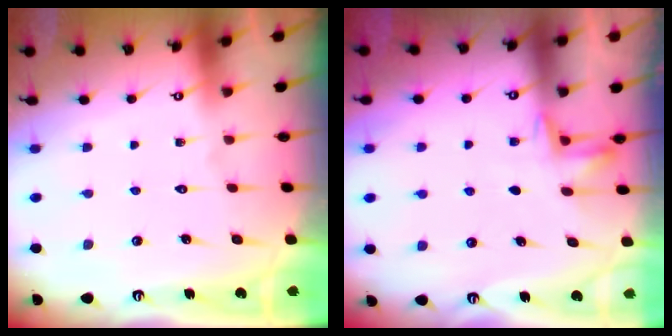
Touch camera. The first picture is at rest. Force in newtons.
{"total": 4.5, "press": 4.3, "slide": 1.2}